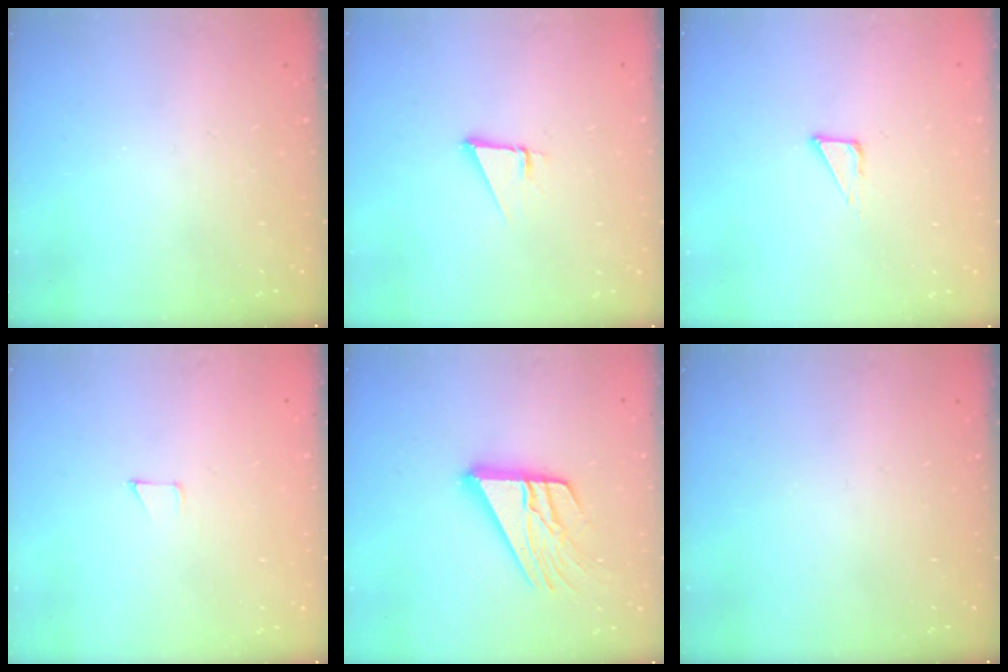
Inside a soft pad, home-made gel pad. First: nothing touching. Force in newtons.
{"total": 2.3, "press": 2.3, "slide": 0.0}
{"total": 2.3, "press": 2.3, "slide": 0.1}
{"total": 2.8, "press": 2.8, "slide": 0.2}
{"total": 16.3, "press": 16.2, "slide": 1.6}
{"total": 0.0}